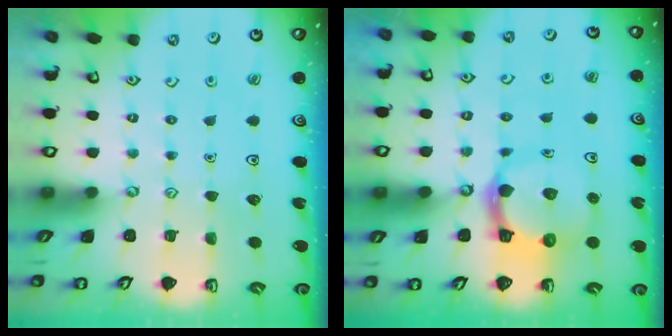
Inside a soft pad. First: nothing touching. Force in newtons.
{"total": 9.7, "press": 9.6, "slide": 1.4}